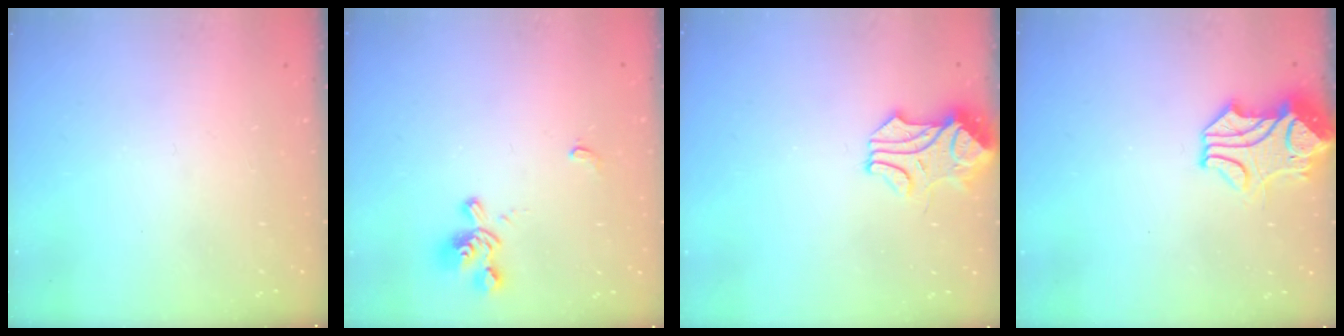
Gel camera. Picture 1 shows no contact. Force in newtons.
{"total": 1.7, "press": 1.0, "slide": 1.3}
{"total": 0.6, "press": 0.5, "slide": 0.2}
{"total": 2.5, "press": 2.3, "slide": 1.0}